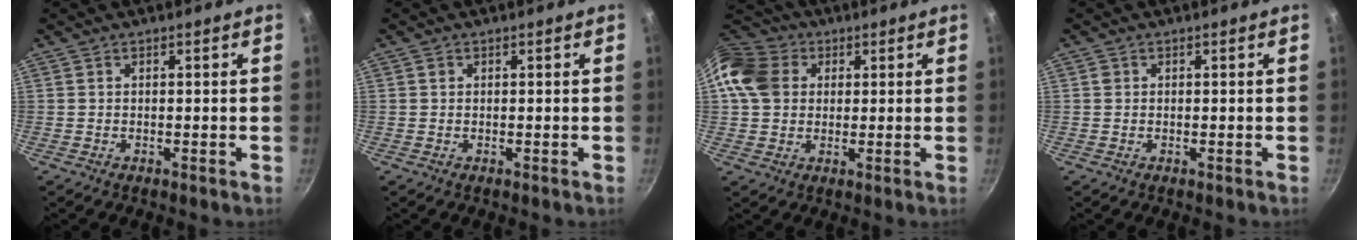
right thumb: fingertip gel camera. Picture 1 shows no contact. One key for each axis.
{"total": 0.7, "fx": 0.2, "fy": 0.6, "fz": 0.2, "tx": -0.003, "ty": 0.001, "tz": 0.002}
{"total": 12.3, "fx": 3.1, "fy": 10.2, "fz": 6.1, "tx": -0.103, "ty": 0.014, "tz": 0.045}
{"total": 0.8, "fx": 0.2, "fy": 0.8, "fz": 0.2, "tx": -0.002, "ty": 0.003, "tz": 0.001}